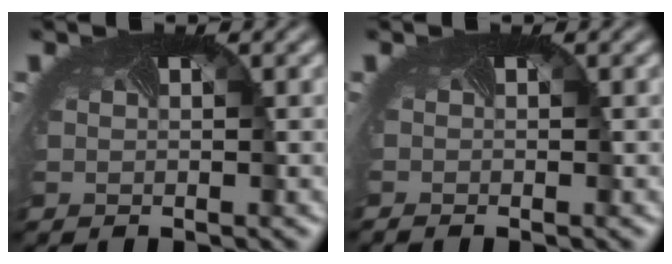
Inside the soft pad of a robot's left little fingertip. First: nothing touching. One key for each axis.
{"total": 0.7, "fx": -0.7, "fy": -0.2, "fz": 0.2, "tx": -0.006, "ty": -0.008, "tz": -0.011}